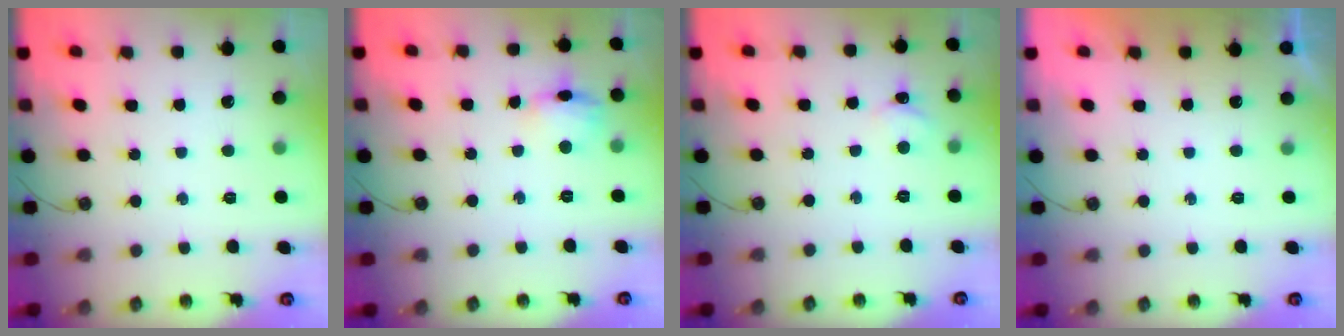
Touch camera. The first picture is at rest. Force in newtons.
{"total": 8.4, "press": 8.3, "slide": 1.2}
{"total": 2.3, "press": 2.3, "slide": 0.4}
{"total": 0.0}